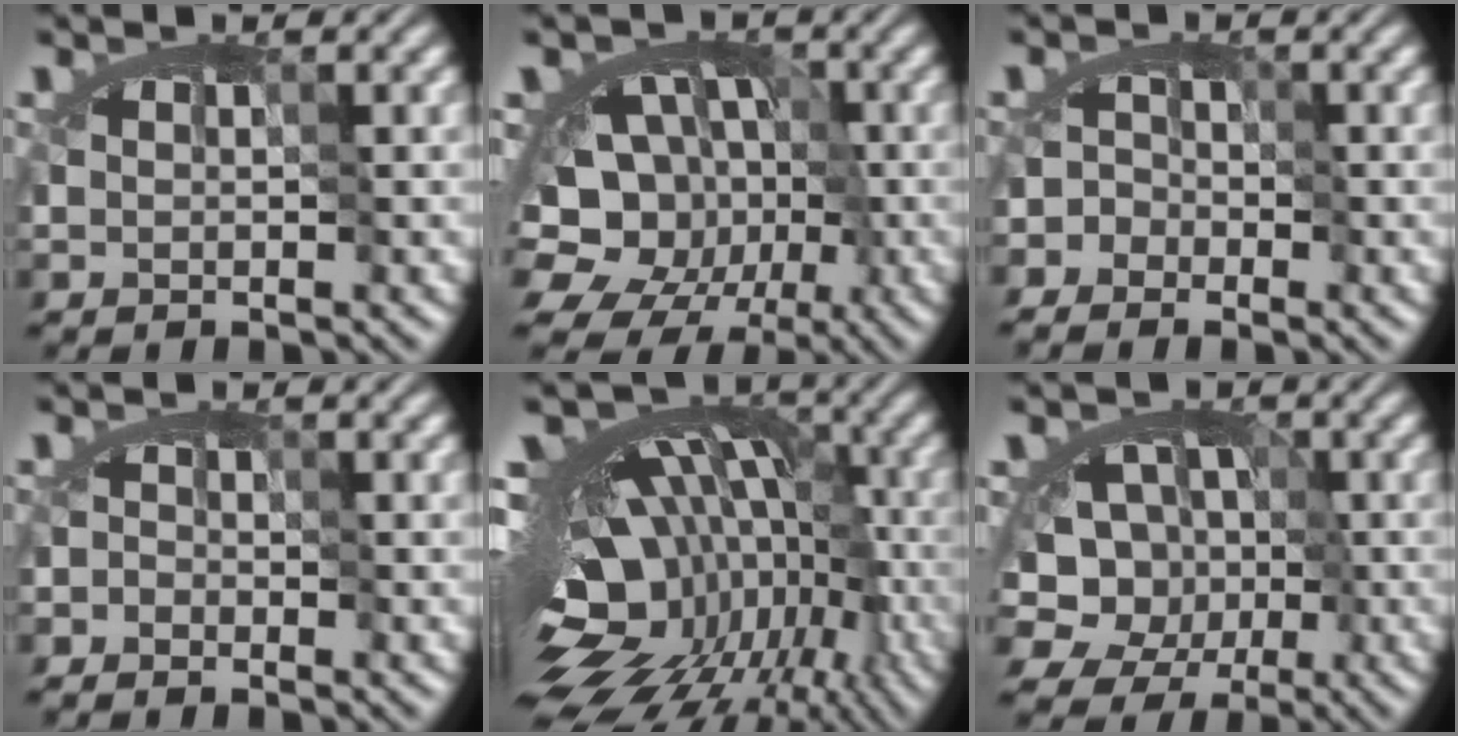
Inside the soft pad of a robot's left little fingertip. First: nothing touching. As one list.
[{"total": 13.4, "force": [-5.2, 10.8, 6.0], "torque": [-0.080, -0.003, -0.089]}, {"total": 2.1, "force": [-1.1, 1.7, 0.6], "torque": [0.004, 0.010, -0.025]}, {"total": 1.3, "force": [-1.1, -0.3, -0.6], "torque": [0.011, -0.004, -0.016]}, {"total": 16.5, "force": [-8.1, 10.0, 10.2], "torque": [-0.154, 0.007, -0.113]}, {"total": 8.7, "force": [-4.2, 7.3, 2.2], "torque": [0.001, 0.002, -0.090]}]